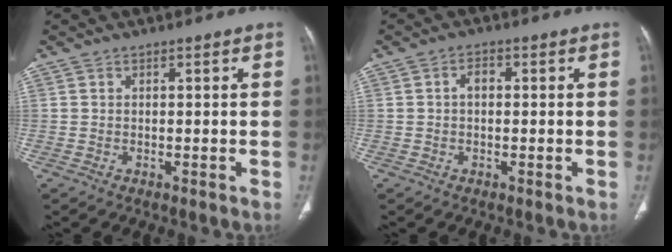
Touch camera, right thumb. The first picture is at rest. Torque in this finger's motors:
{"motor_torque": [1.40, 1.38, 0.59, -0.52, 0.00]}